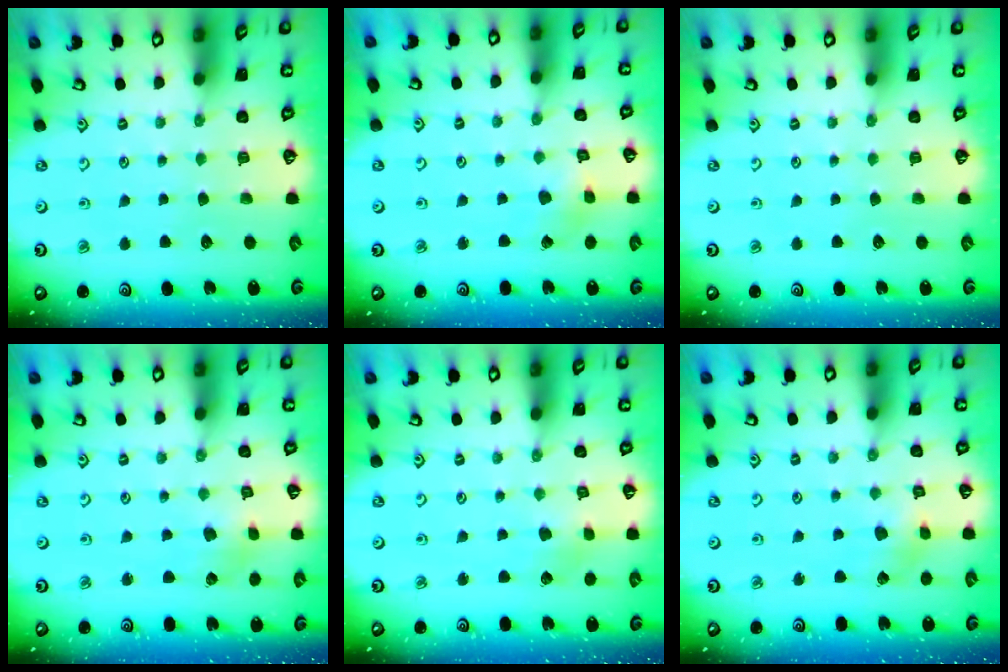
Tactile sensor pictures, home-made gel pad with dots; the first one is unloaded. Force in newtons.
{"total": 2.5, "press": 2.5, "slide": 0.2}
{"total": 0.0}
{"total": 3.1, "press": 3.0, "slide": 0.4}
{"total": 2.4, "press": 2.4, "slide": 0.2}
{"total": 3.2, "press": 3.2, "slide": 0.6}